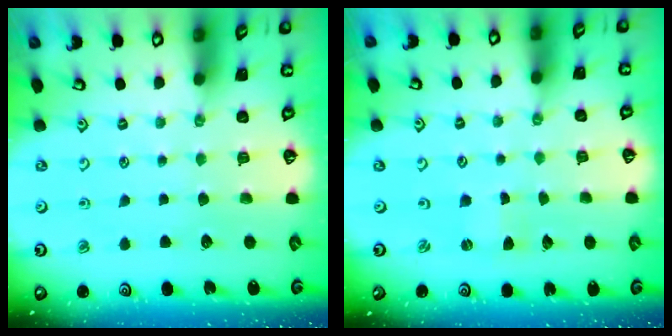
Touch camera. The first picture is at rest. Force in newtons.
{"total": 0.0}